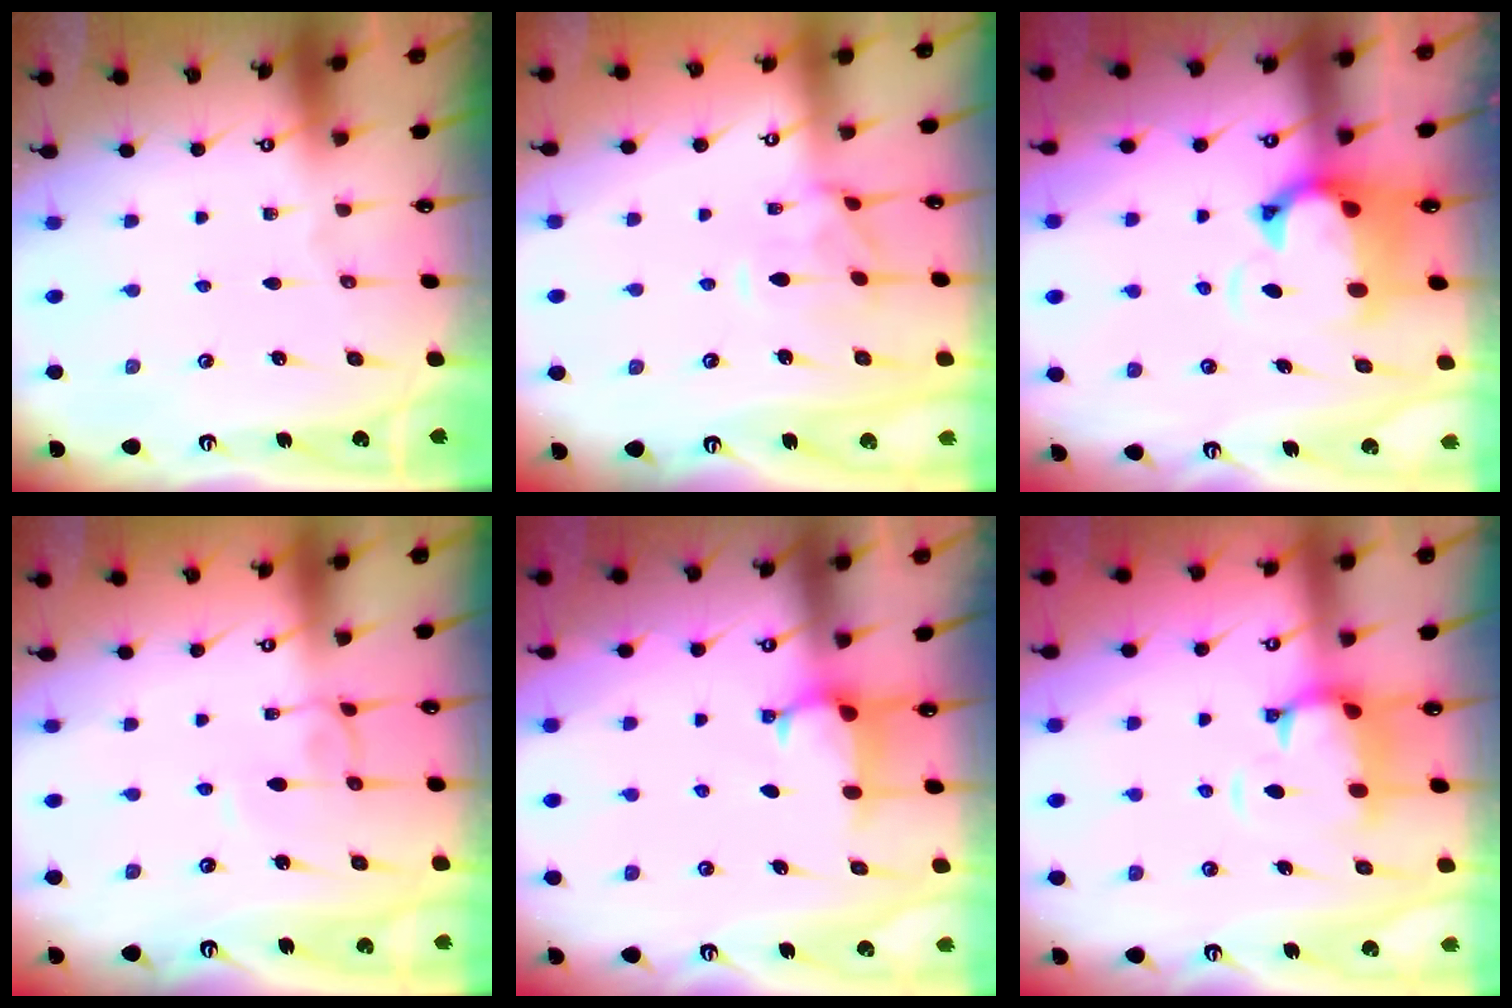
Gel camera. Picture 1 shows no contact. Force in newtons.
{"total": 1.3, "press": 0.9, "slide": 0.9}
{"total": 3.0, "press": 2.7, "slide": 1.3}
{"total": 2.6, "press": 2.6, "slide": 0.2}
{"total": 2.2, "press": 2.2, "slide": 0.5}
{"total": 2.2, "press": 1.6, "slide": 1.4}